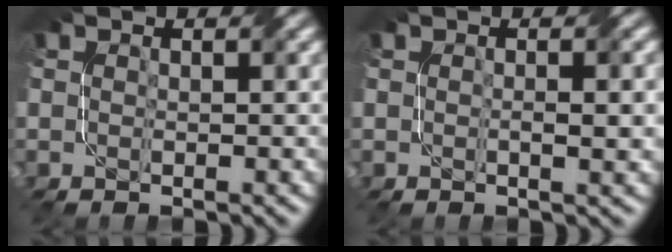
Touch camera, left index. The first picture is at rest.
{"total": 1.7, "force": [0.0, 0.3, 1.7], "torque": [-0.026, 0.000, 0.002]}